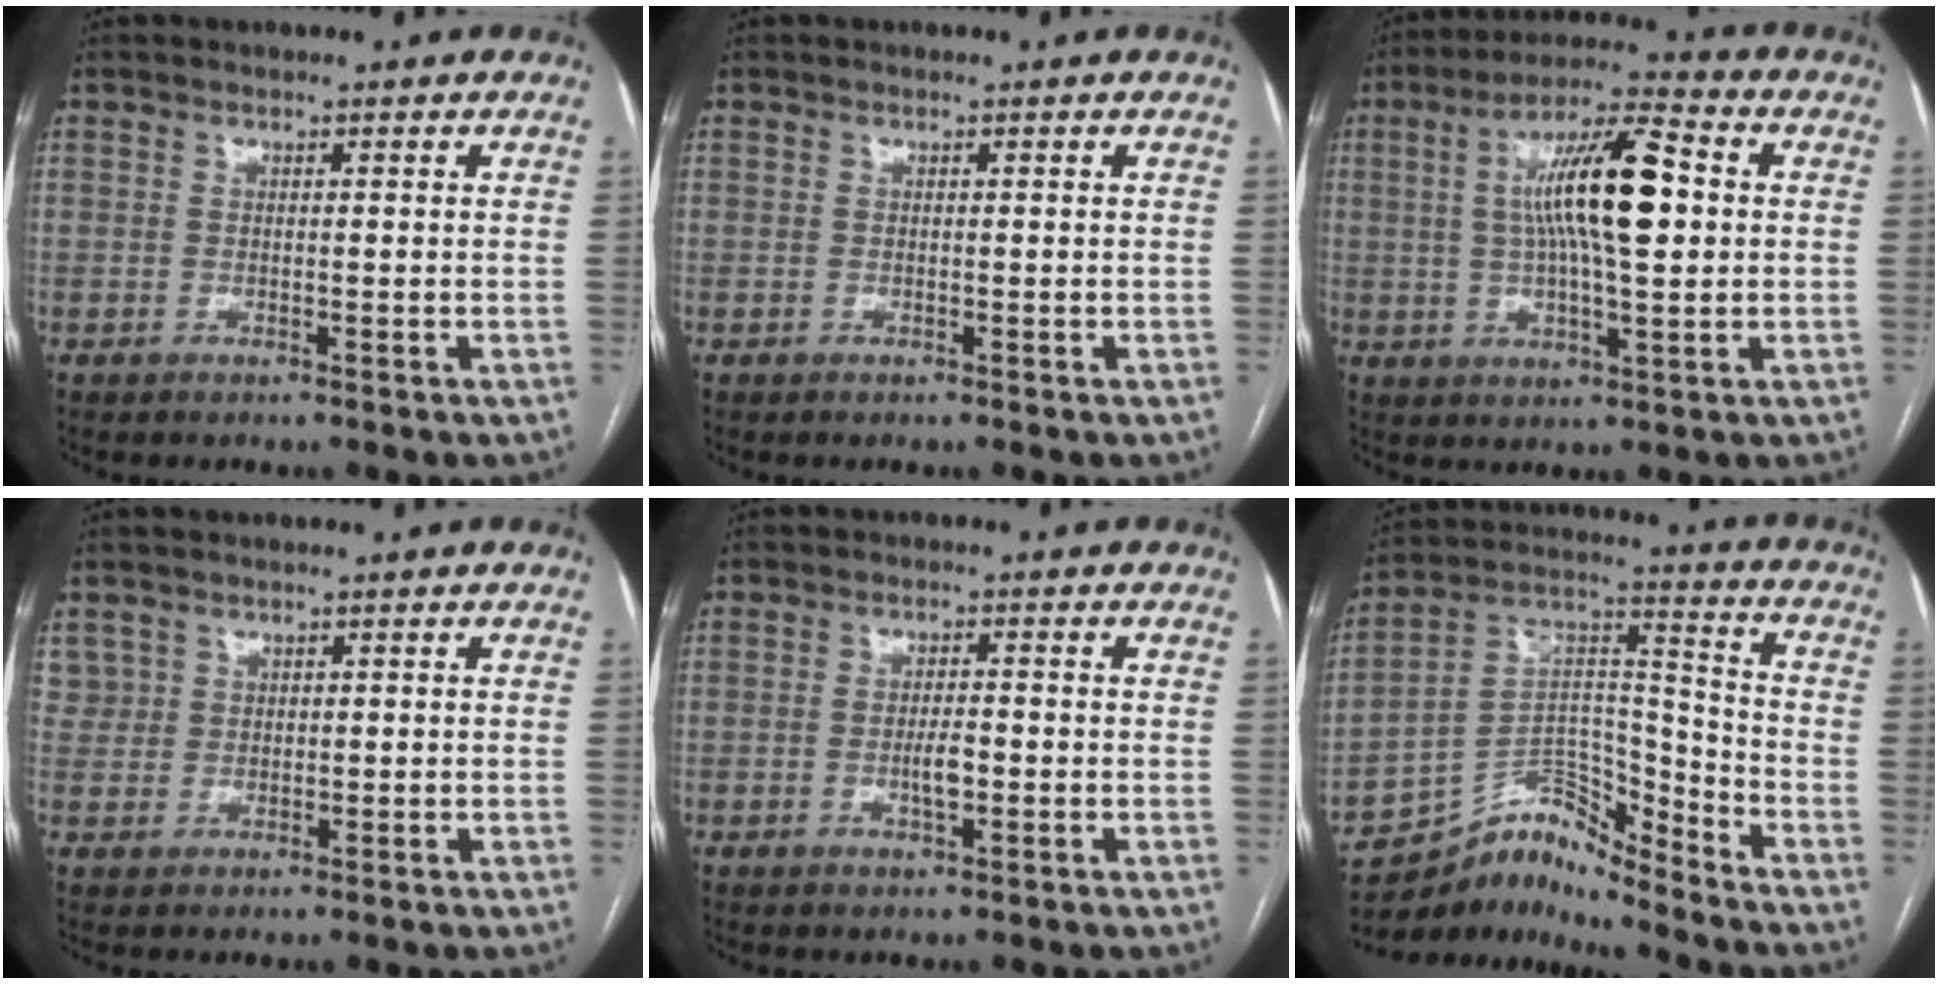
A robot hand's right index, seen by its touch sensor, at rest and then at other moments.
{"total": 0.0}
{"total": 13.8, "force": [1.8, 2.7, 13.4], "torque": [-0.239, 0.024, 0.026]}
{"total": 2.6, "force": [1.3, 2.2, -0.2], "torque": [0.021, 0.007, 0.021]}
{"total": 3.1, "force": [-0.7, 0.9, 2.9], "torque": [-0.053, 0.000, -0.010]}
{"total": 10.0, "force": [-9.9, 1.2, 0.3], "torque": [0.000, 0.070, -0.185]}